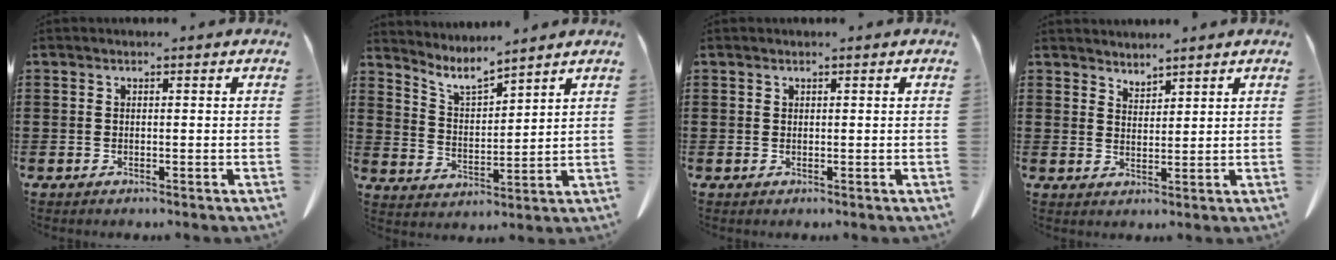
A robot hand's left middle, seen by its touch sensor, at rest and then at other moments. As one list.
[{"total": 5.7, "force": [5.2, 0.7, 2.3], "torque": [-0.062, -0.026, 0.091]}, {"total": 0.0}, {"total": 2.6, "force": [2.5, -0.1, -0.4], "torque": [0.002, -0.007, 0.049]}]